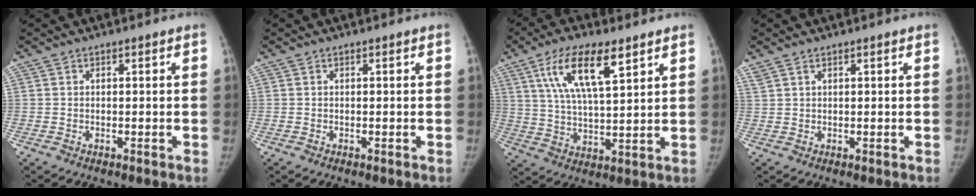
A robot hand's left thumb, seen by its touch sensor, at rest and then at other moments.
{"total": 0.0}
{"total": 13.1, "force": [6.6, 4.3, 10.4], "torque": [-0.176, -0.024, 0.124]}
{"total": 1.7, "force": [1.4, 0.4, 1.0], "torque": [-0.024, 0.011, 0.031]}